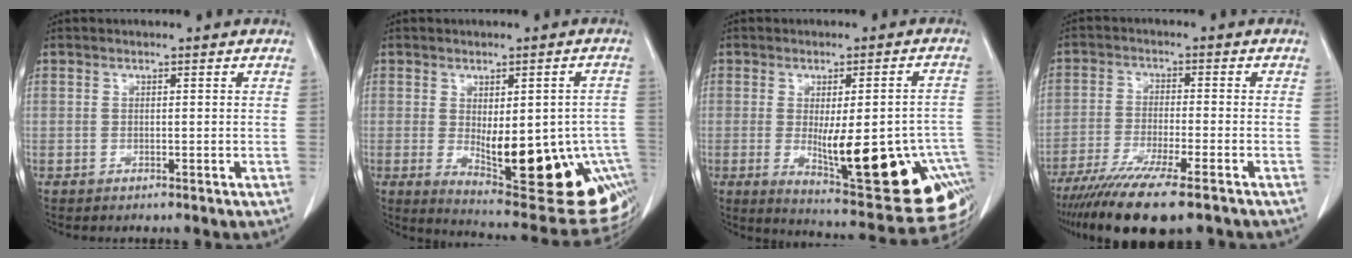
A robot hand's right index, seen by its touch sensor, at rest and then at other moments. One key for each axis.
{"total": 20.5, "fx": -5.4, "fy": 6.6, "fz": 18.7, "tx": -0.162, "ty": -0.003, "tz": -0.047}
{"total": 22.0, "fx": -6.2, "fy": 5.6, "fz": 20.4, "tx": -0.167, "ty": 0.003, "tz": -0.060}
{"total": 13.7, "fx": -10.4, "fy": 1.2, "fz": 8.8, "tx": -0.155, "ty": -0.038, "tz": -0.169}